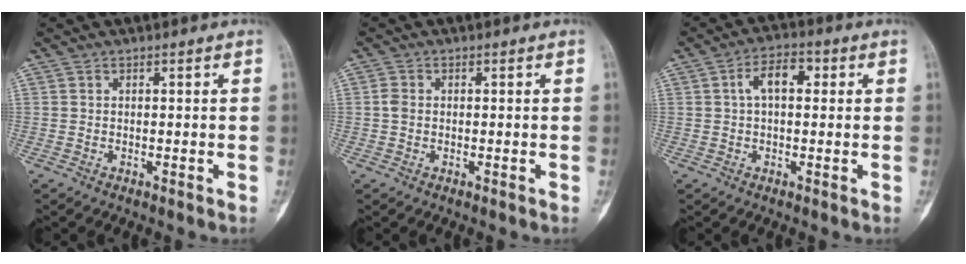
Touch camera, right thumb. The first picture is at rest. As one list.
[{"total": 1.6, "force": [-0.1, 1.3, 1.0], "torque": [-0.019, 0.002, -0.004]}, {"total": 5.9, "force": [1.1, 3.2, 4.8], "torque": [-0.079, 0.021, 0.012]}]